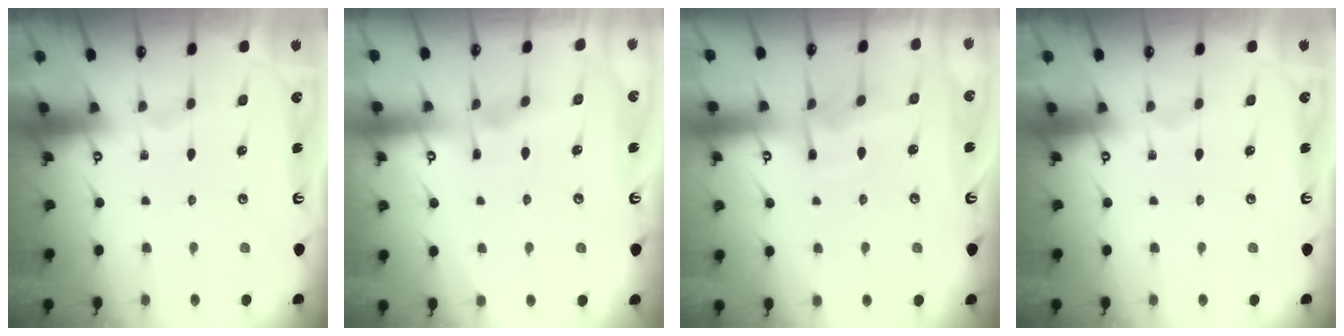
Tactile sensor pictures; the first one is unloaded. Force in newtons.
{"total": 2.6, "press": 2.6, "slide": 0.2}
{"total": 5.6, "press": 5.5, "slide": 0.7}
{"total": 0.0}